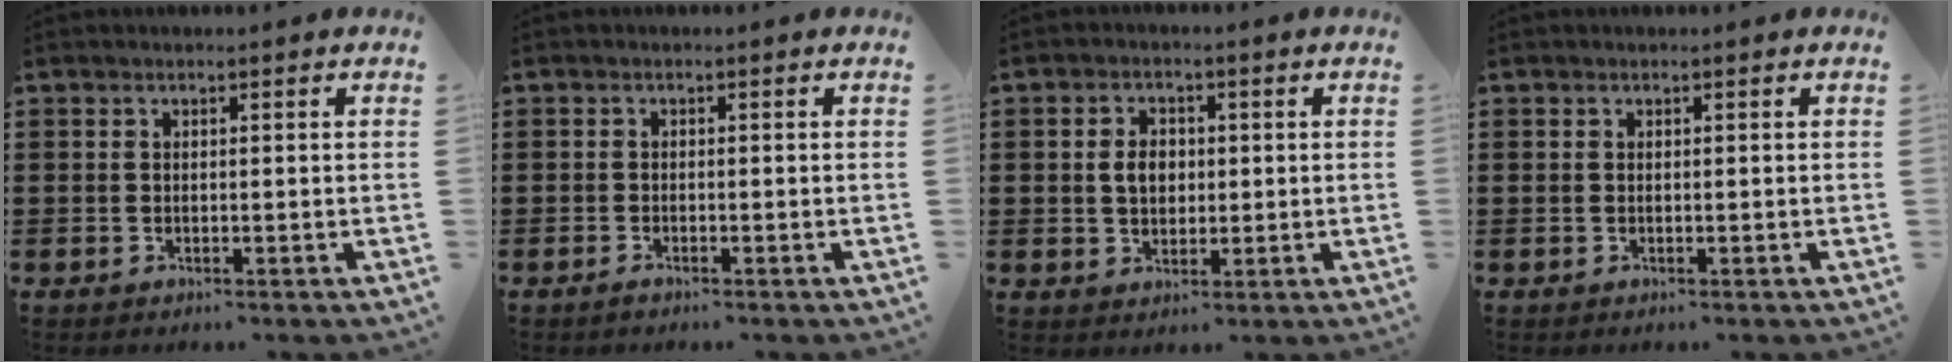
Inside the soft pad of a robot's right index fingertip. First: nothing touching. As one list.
[{"total": 0.8, "force": [-0.7, -0.1, 0.1], "torque": [-0.003, -0.005, -0.014]}, {"total": 3.6, "force": [0.1, 2.6, 2.5], "torque": [-0.046, 0.007, -0.003]}, {"total": 0.0}]